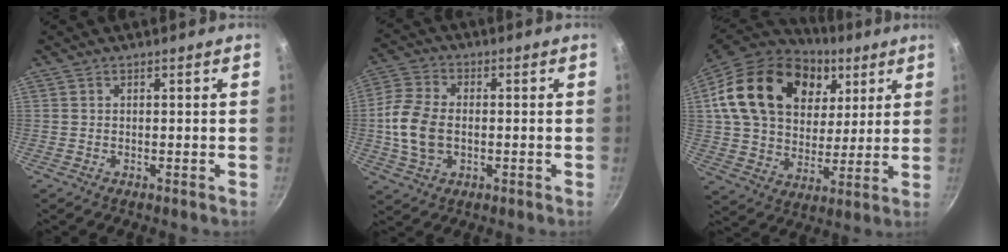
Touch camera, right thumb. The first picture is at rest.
{"total": 10.4, "force": [-0.8, 7.0, 7.6], "torque": [-0.148, 0.012, -0.022]}
{"total": 26.9, "force": [10.2, 18.8, 16.3], "torque": [-0.271, -0.010, 0.177]}